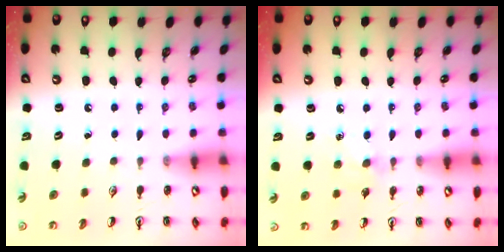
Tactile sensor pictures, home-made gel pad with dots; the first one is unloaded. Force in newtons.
{"total": 4.7, "press": 4.6, "slide": 0.8}